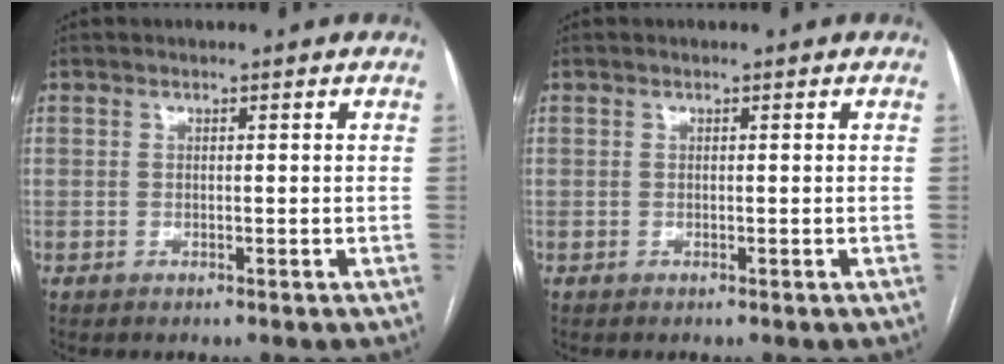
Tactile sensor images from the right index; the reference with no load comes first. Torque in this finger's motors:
{"motor_torque": [0.00, 0.00, 0.01, 0.00]}